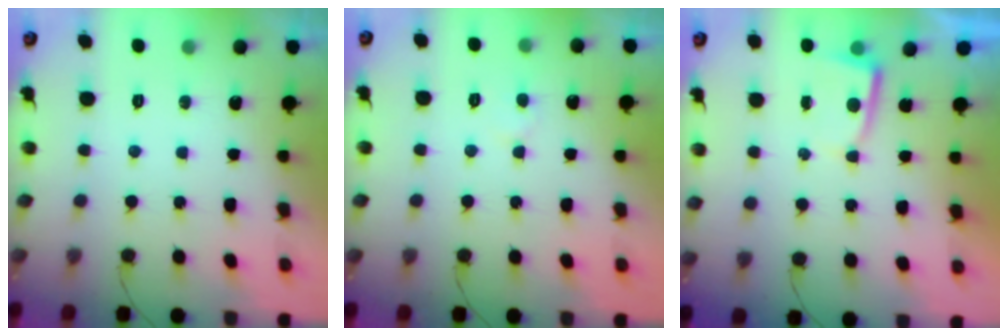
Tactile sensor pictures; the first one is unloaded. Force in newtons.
{"total": 2.4, "press": 2.4, "slide": 0.2}
{"total": 2.2, "press": 2.2, "slide": 0.4}